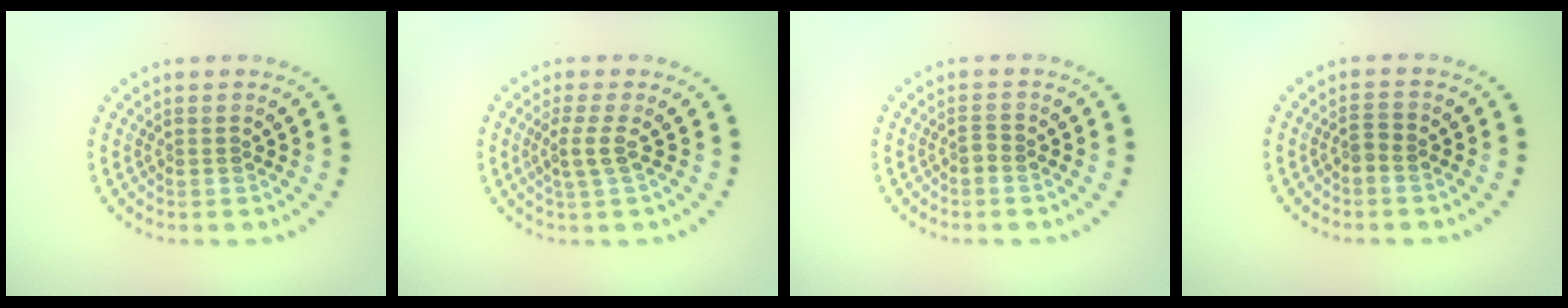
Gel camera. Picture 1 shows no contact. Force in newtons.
{"total": 1.9, "press": 1.4, "slide": 1.3}
{"total": 0.7, "press": 0.6, "slide": 0.3}
{"total": 0.9, "press": 0.7, "slide": 0.5}